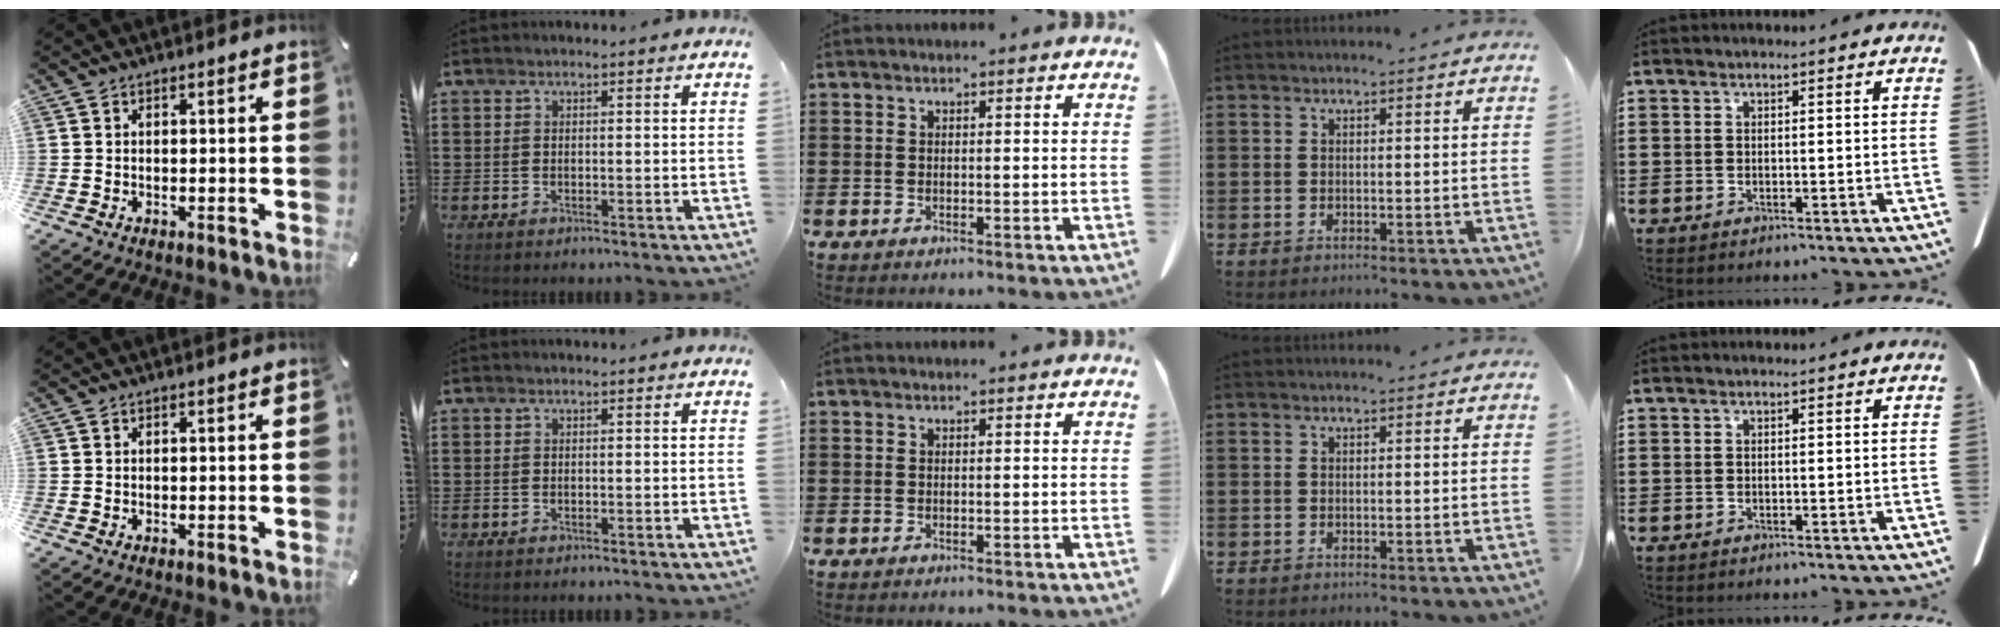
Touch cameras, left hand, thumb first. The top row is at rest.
{}